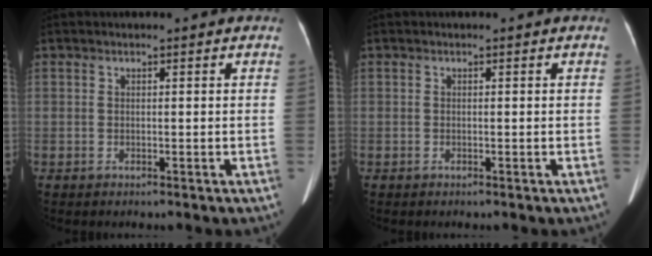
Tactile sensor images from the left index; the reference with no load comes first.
{"total": 0.0}